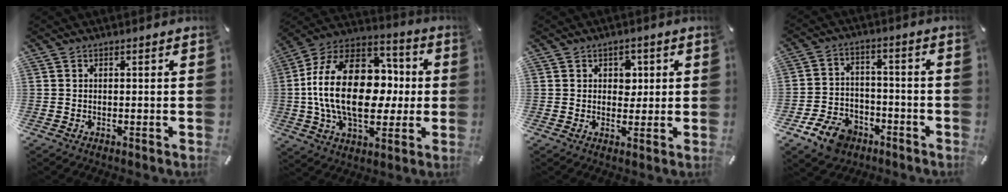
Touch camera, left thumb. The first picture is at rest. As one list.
[{"total": 25.8, "force": [-0.1, 17.4, 19.0], "torque": [-0.367, 0.016, 0.005]}, {"total": 3.8, "force": [0.8, 3.2, 1.8], "torque": [-0.010, -0.005, 0.004]}, {"total": 9.9, "force": [-6.4, 6.5, 4.0], "torque": [-0.072, 0.048, -0.113]}]